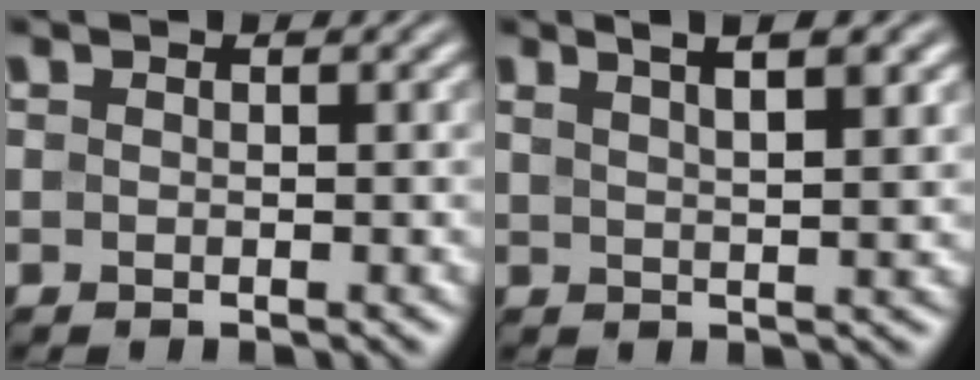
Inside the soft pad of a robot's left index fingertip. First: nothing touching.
{"total": 5.0, "force": [3.1, 1.4, 3.7], "torque": [-0.031, 0.016, 0.028]}